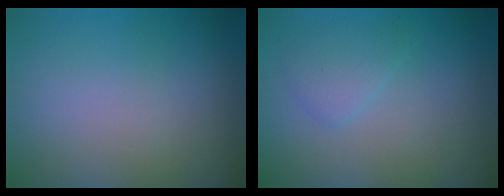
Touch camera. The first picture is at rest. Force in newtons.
{"total": 1.6, "press": 1.6, "slide": 0.0}